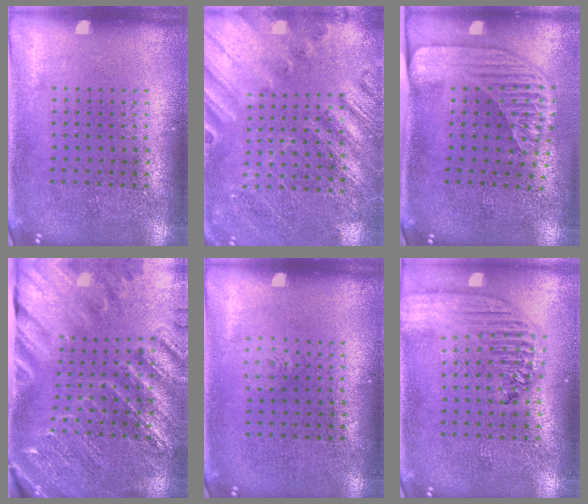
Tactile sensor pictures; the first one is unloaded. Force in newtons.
{"total": 2.4, "press": 2.4, "slide": 0.5}
{"total": 2.3, "press": 1.8, "slide": 1.5}
{"total": 3.1, "press": 3.0, "slide": 0.5}
{"total": 0.8, "press": 0.8, "slide": 0.1}
{"total": 2.2, "press": 1.9, "slide": 1.1}